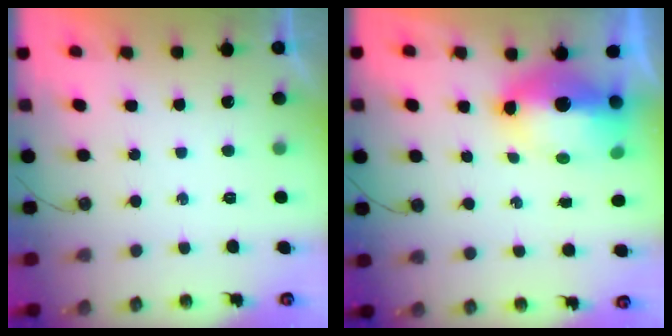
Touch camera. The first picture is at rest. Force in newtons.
{"total": 11.0, "press": 10.9, "slide": 1.1}